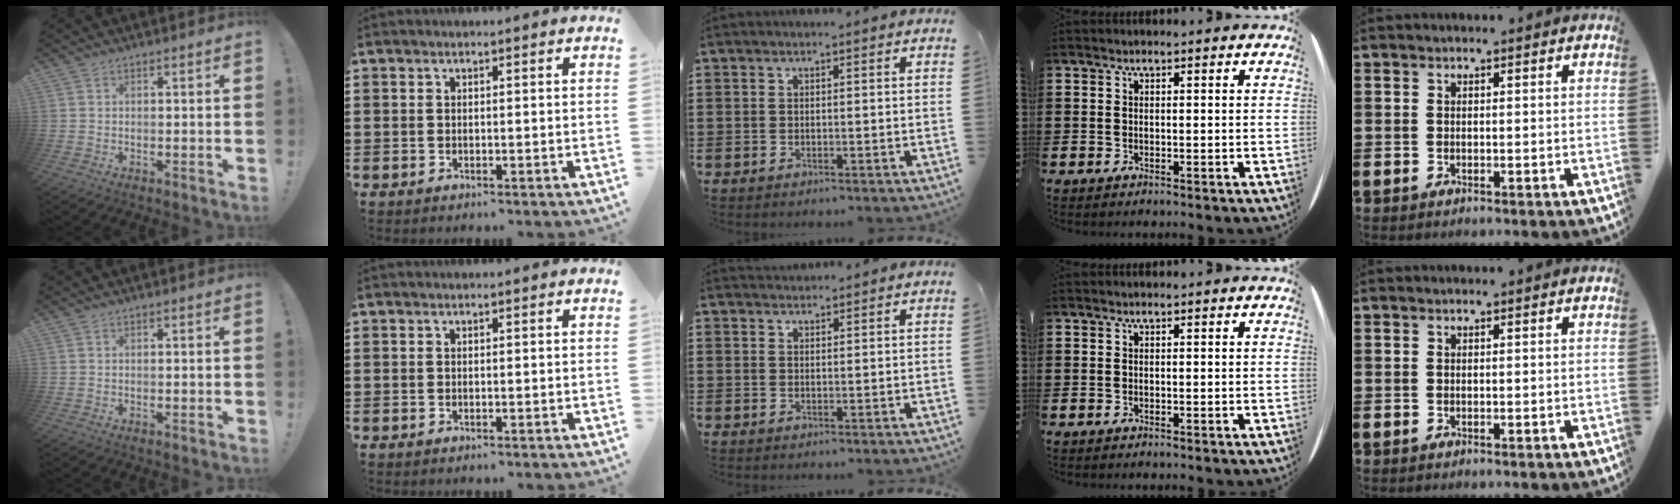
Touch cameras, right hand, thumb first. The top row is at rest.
{"middle": {"total": 1.5, "force": [1.4, 0.2, -0.2], "torque": [0.000, 0.001, 0.028]}}